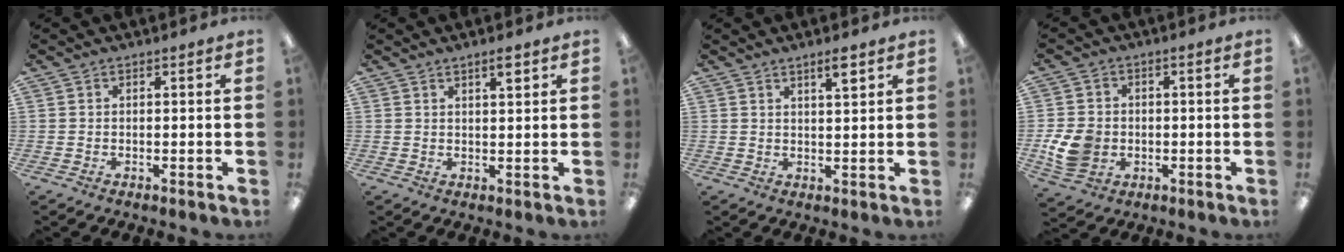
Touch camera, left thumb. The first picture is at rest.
{"total": 2.7, "force": [2.0, 0.3, 1.8], "torque": [-0.032, -0.003, 0.033]}
{"total": 3.6, "force": [2.6, 0.4, 2.5], "torque": [-0.039, -0.010, 0.042]}
{"total": 8.5, "force": [-1.6, 7.0, 4.6], "torque": [-0.094, 0.008, -0.029]}